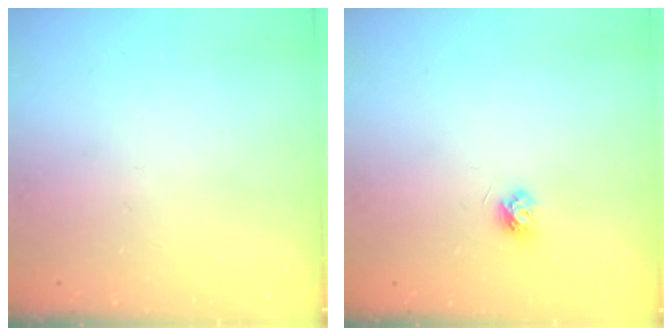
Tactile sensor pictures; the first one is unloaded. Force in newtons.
{"total": 4.5, "press": 4.5, "slide": 0.6}